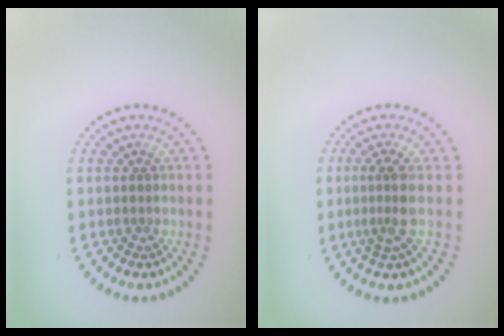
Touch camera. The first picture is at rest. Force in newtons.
{"total": 2.3, "press": 1.8, "slide": 1.5}